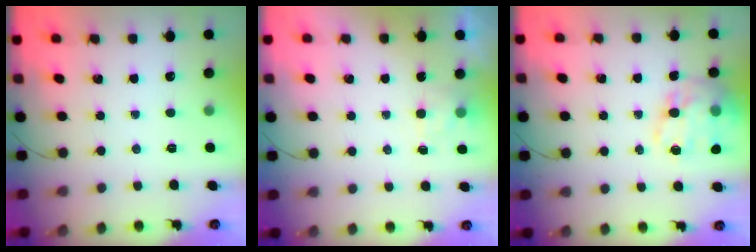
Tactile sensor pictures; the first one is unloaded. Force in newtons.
{"total": 2.0, "press": 1.4, "slide": 1.3}
{"total": 18.8, "press": 18.5, "slide": 3.6}